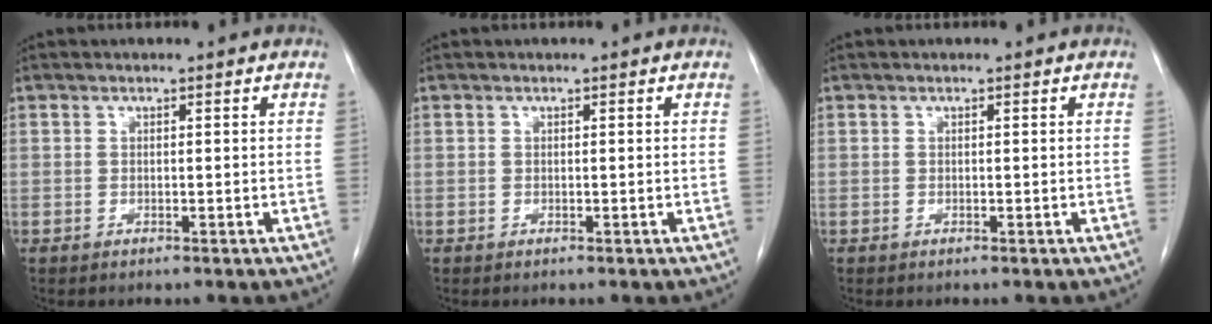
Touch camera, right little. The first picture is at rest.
{"total": 0.0}
{"total": 0.0}